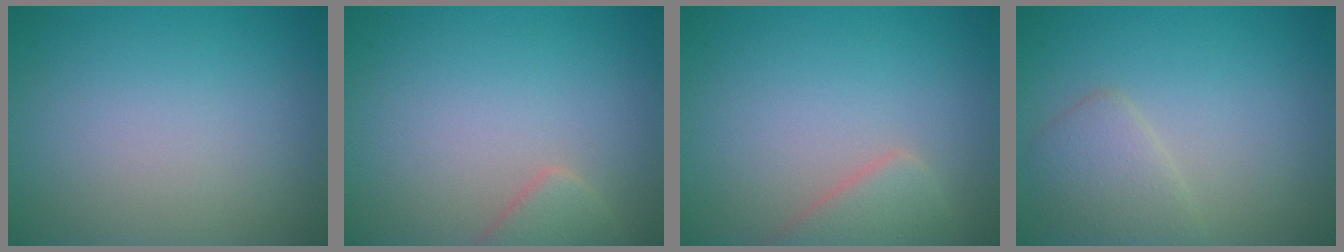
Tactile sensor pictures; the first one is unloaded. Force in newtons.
{"total": 2.1, "press": 2.1, "slide": 0.2}
{"total": 2.8, "press": 2.8, "slide": 0.2}
{"total": 2.5, "press": 2.5, "slide": 0.2}